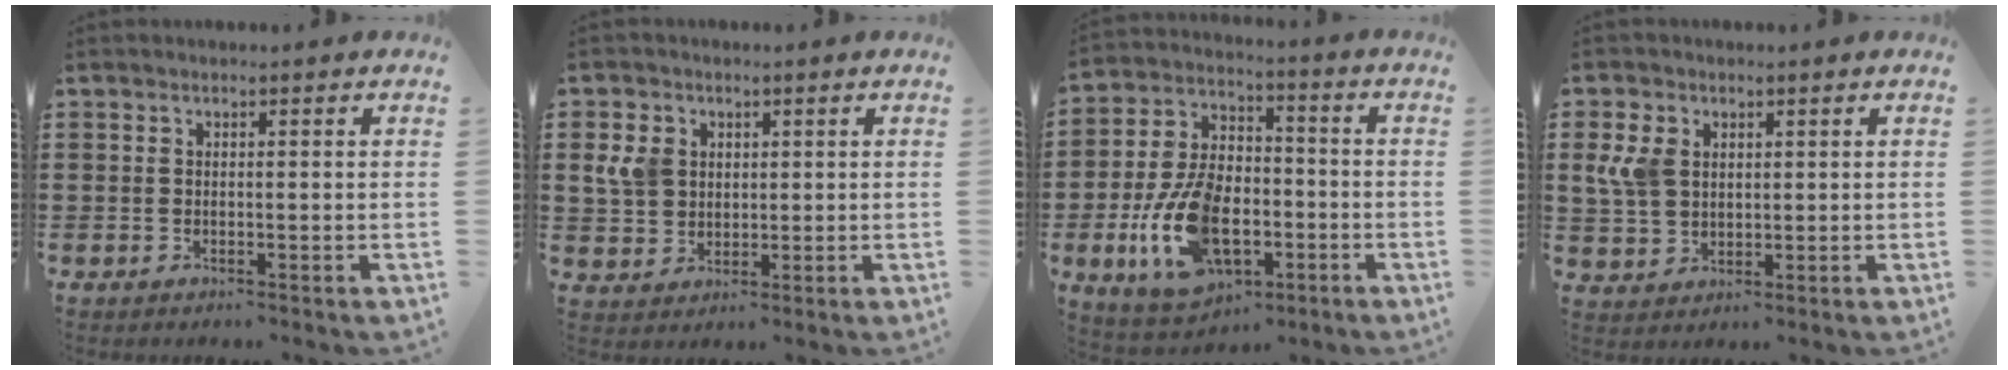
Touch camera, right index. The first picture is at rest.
{"total": 5.3, "force": [1.3, 4.6, 2.5], "torque": [-0.087, 0.008, 0.016]}
{"total": 13.7, "force": [-4.1, 8.4, 10.0], "torque": [-0.231, 0.007, -0.073]}
{"total": 5.5, "force": [1.4, 4.1, 3.3], "torque": [-0.100, 0.007, 0.020]}